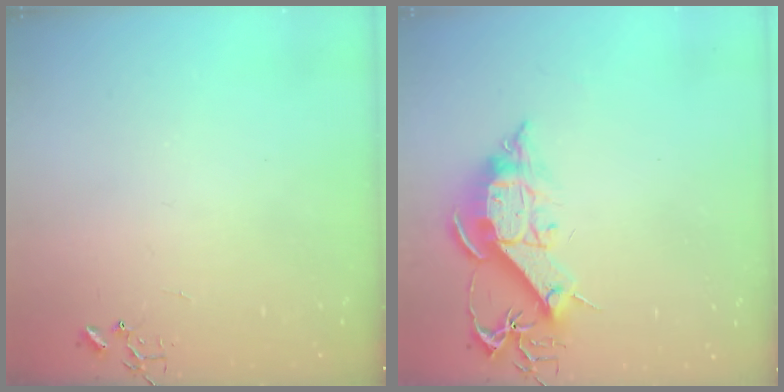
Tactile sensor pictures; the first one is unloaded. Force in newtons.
{"total": 13.2, "press": 13.1, "slide": 1.5}